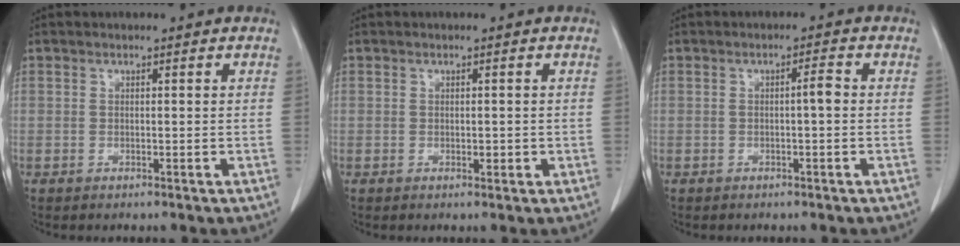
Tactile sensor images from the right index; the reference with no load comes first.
{"total": 1.0, "force": [-0.2, 0.7, 0.8], "torque": [-0.011, 0.001, 0.000]}
{"total": 1.9, "force": [-0.3, 0.1, 1.9], "torque": [-0.030, 0.004, -0.004]}